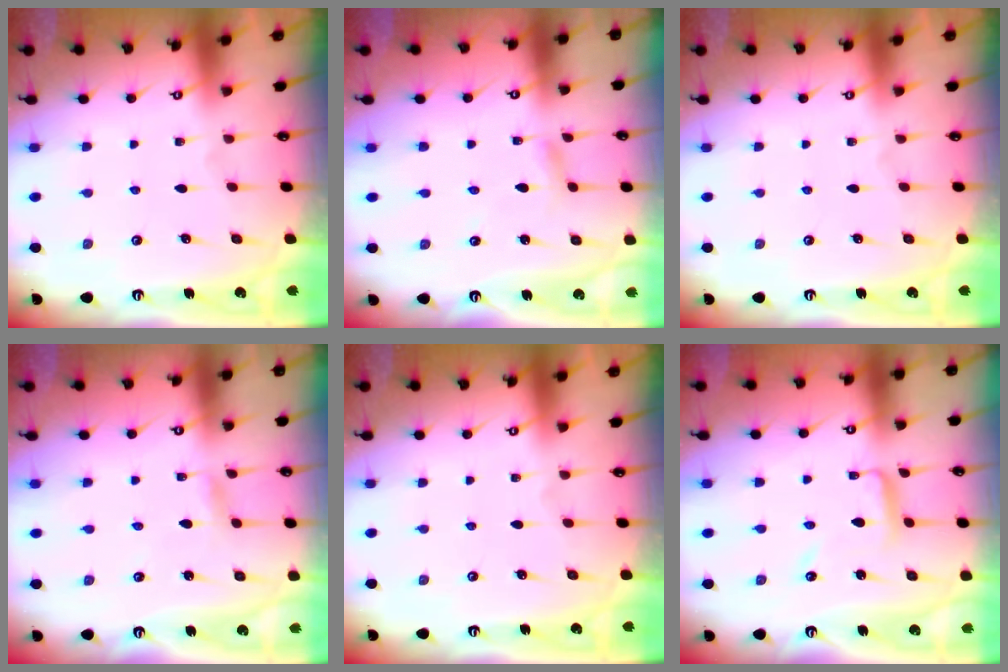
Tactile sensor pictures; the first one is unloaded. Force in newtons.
{"total": 2.3, "press": 2.3, "slide": 0.3}
{"total": 0.0}
{"total": 1.6, "press": 1.6, "slide": 0.2}
{"total": 0.0}
{"total": 7.1, "press": 7.1, "slide": 0.3}